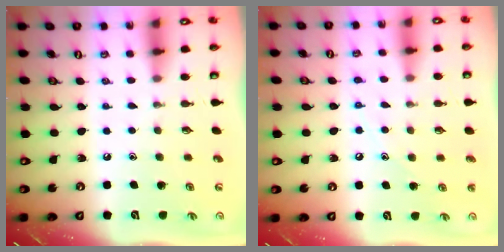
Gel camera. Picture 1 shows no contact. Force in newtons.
{"total": 6.5, "press": 6.5, "slide": 0.3}